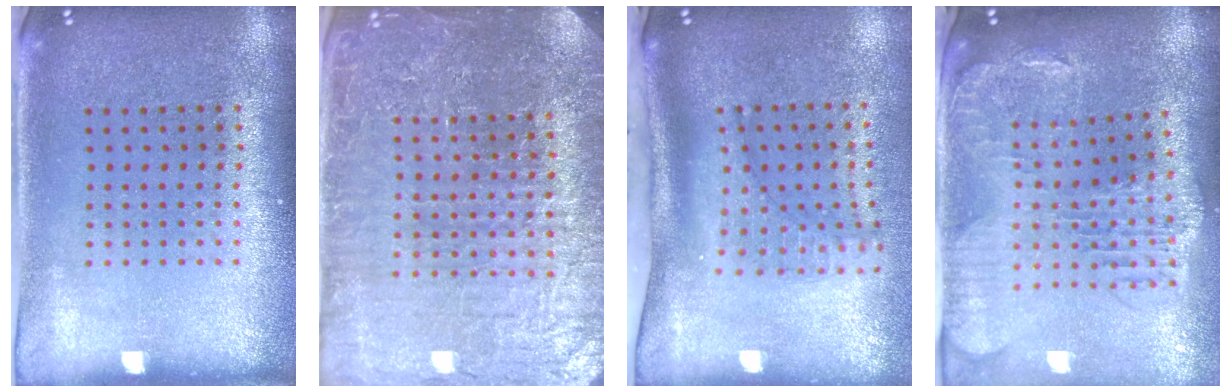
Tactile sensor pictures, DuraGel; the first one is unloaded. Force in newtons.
{"total": 5.1, "press": 4.6, "slide": 2.0}
{"total": 2.1, "press": 1.5, "slide": 1.4}
{"total": 1.9, "press": 1.8, "slide": 0.7}